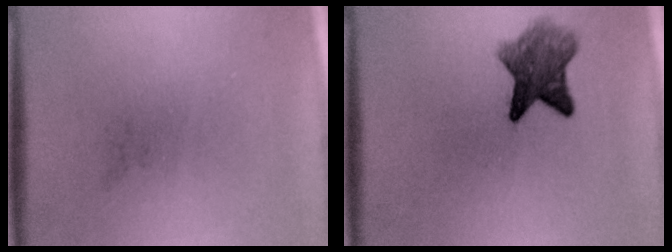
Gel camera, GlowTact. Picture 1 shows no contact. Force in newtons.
{"total": 5.7}